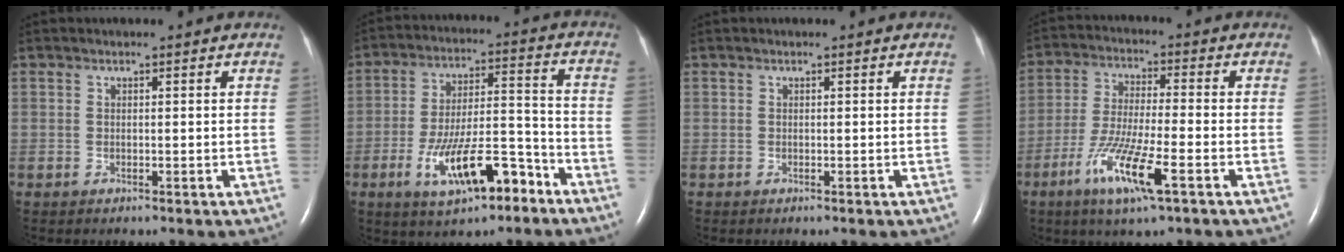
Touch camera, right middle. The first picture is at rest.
{"total": 12.9, "force": [-7.1, 3.6, 10.1], "torque": [-0.178, 0.011, -0.114]}
{"total": 0.0}
{"total": 10.6, "force": [-5.1, 0.8, 9.3], "torque": [-0.187, -0.020, -0.095]}